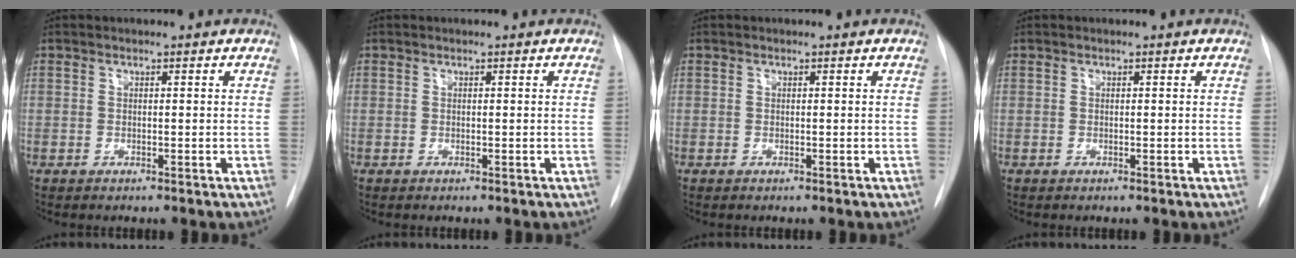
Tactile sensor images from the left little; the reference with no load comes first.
{"total": 0.0}
{"total": 0.0}
{"total": 0.0}